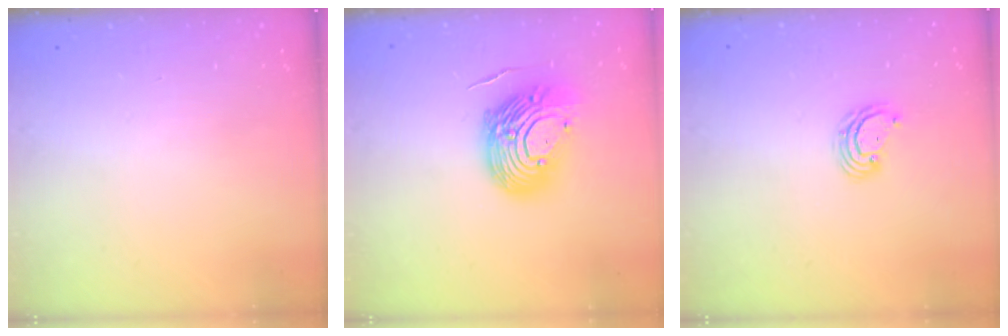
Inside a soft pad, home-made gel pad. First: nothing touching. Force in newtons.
{"total": 14.9, "press": 14.7, "slide": 2.7}
{"total": 3.9, "press": 3.9, "slide": 0.1}